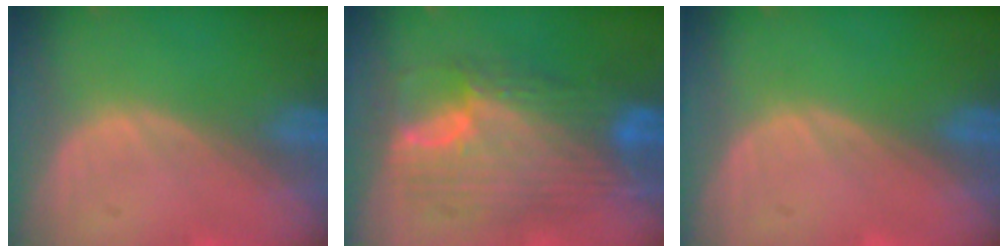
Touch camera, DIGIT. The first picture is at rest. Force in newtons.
{"total": 11.7, "press": 11.7, "slide": 1.1}
{"total": 0.0}